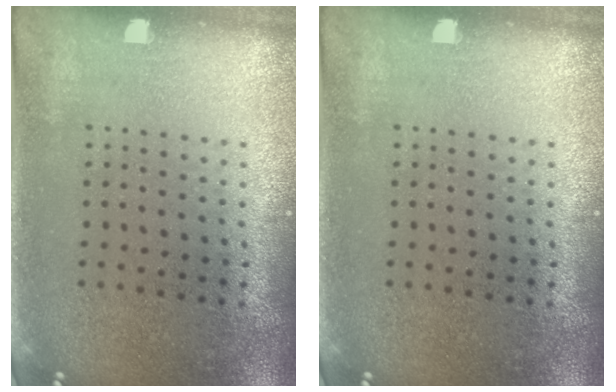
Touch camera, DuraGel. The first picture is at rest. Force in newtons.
{"total": 0.0}